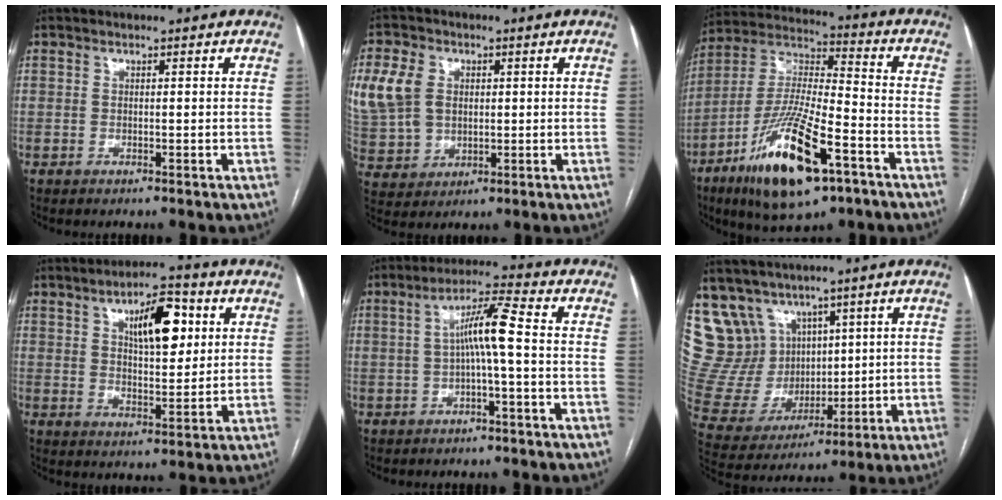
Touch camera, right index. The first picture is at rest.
{"total": 11.0, "force": [2.7, 8.7, 6.2], "torque": [-0.153, 0.015, 0.065]}
{"total": 19.2, "force": [-9.8, 4.6, 15.9], "torque": [-0.333, -0.029, -0.168]}
{"total": 10.0, "force": [3.6, 3.6, 8.6], "torque": [-0.136, 0.013, 0.062]}
{"total": 6.7, "force": [-0.2, 0.0, 6.7], "torque": [-0.119, 0.023, -0.004]}
{"total": 14.7, "force": [8.9, 11.1, 3.6], "torque": [-0.095, 0.059, 0.205]}